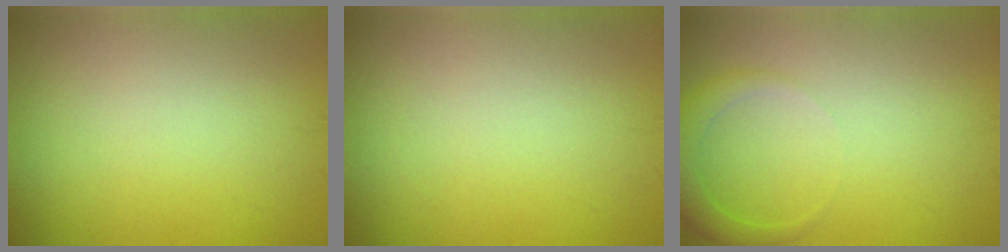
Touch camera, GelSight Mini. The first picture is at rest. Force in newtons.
{"total": 0.0}
{"total": 2.2, "press": 2.2, "slide": 0.2}